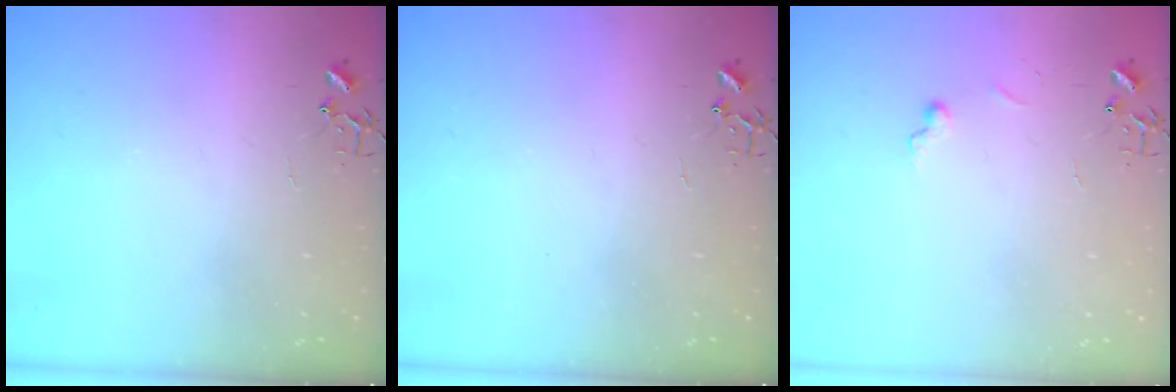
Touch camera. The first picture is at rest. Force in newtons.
{"total": 0.0}
{"total": 4.3, "press": 4.3, "slide": 0.6}